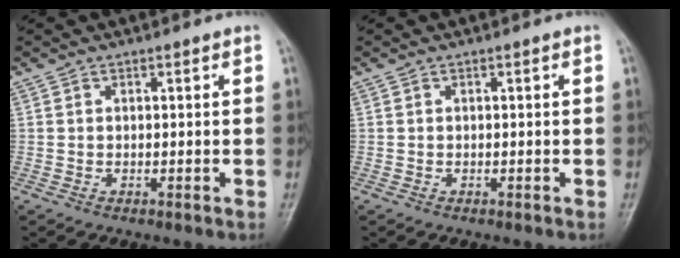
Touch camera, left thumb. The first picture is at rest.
{"total": 0.0}